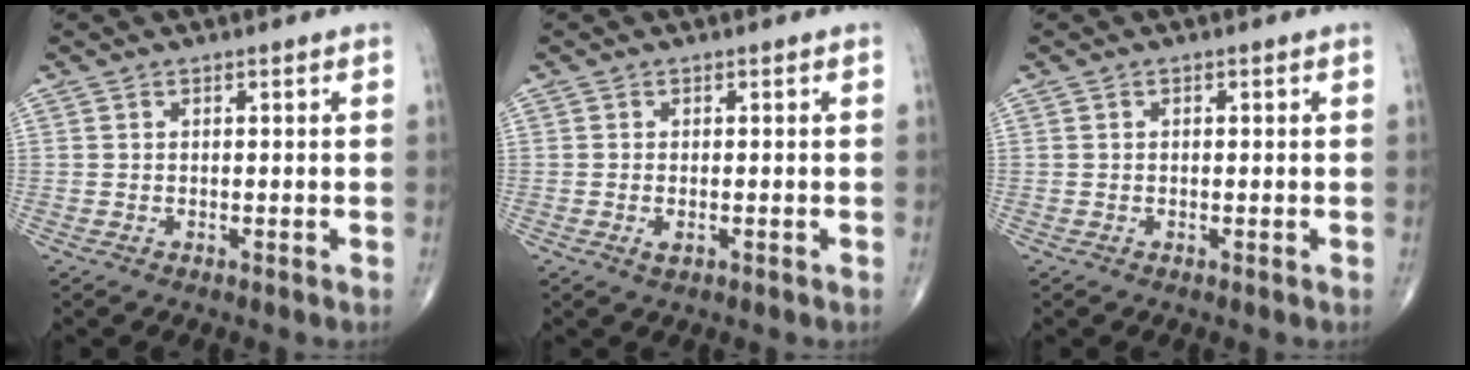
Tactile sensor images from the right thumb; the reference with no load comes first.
{"total": 1.3, "force": [-0.4, 0.6, 1.0], "torque": [-0.022, -0.003, -0.006]}
{"total": 0.0}